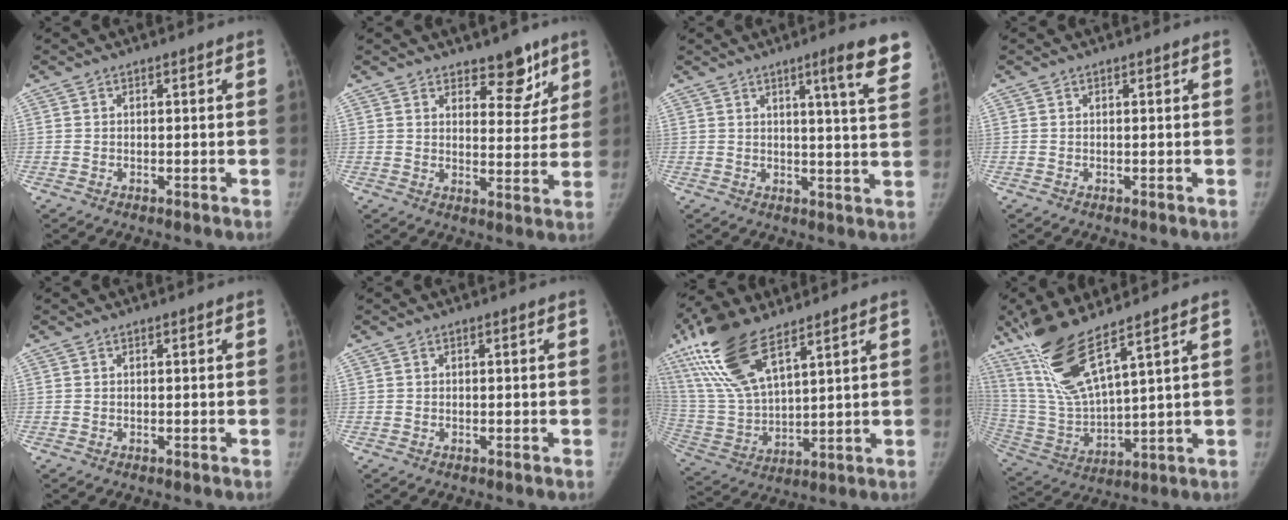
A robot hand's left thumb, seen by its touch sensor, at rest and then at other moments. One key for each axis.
{"total": 7.5, "fx": 5.5, "fy": 3.8, "fz": 3.6, "tx": 0.001, "ty": -0.042, "tz": 0.077}
{"total": 9.5, "fx": 6.0, "fy": 0.2, "fz": 7.4, "tx": -0.087, "ty": -0.033, "tz": 0.069}
{"total": 0.0}
{"total": 0.0}
{"total": 0.0}
{"total": 18.6, "fx": 11.1, "fy": 7.5, "fz": 13.0, "tx": -0.262, "ty": -0.031, "tz": 0.224}
{"total": 15.8, "fx": 10.3, "fy": 2.6, "fz": 11.7, "tx": -0.244, "ty": -0.055, "tz": 0.220}